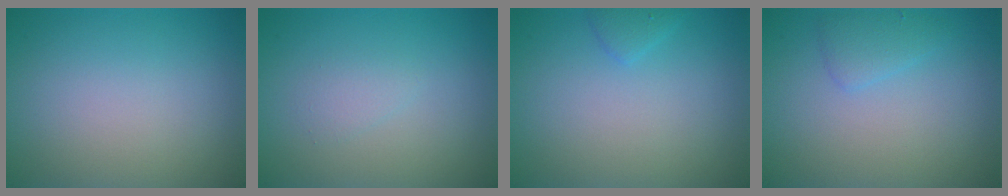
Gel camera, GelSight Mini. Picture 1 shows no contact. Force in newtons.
{"total": 1.1, "press": 1.1, "slide": 0.1}
{"total": 1.1, "press": 1.0, "slide": 0.1}
{"total": 1.6, "press": 1.6, "slide": 0.1}